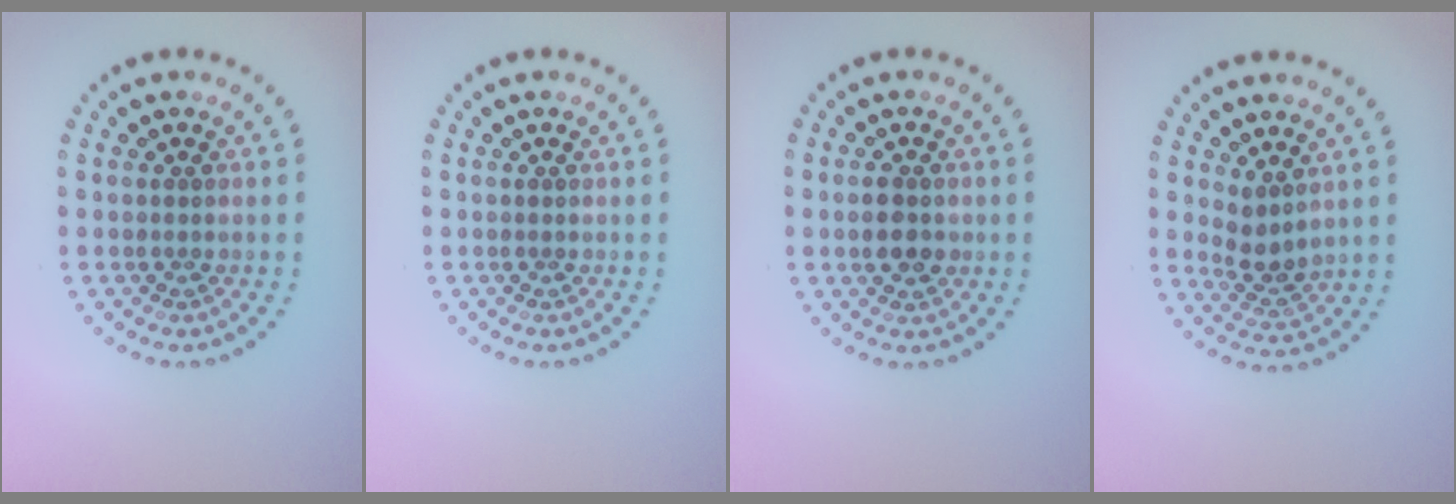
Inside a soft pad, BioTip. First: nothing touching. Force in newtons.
{"total": 0.0}
{"total": 2.9, "press": 2.9, "slide": 0.1}
{"total": 2.6, "press": 2.0, "slide": 1.6}